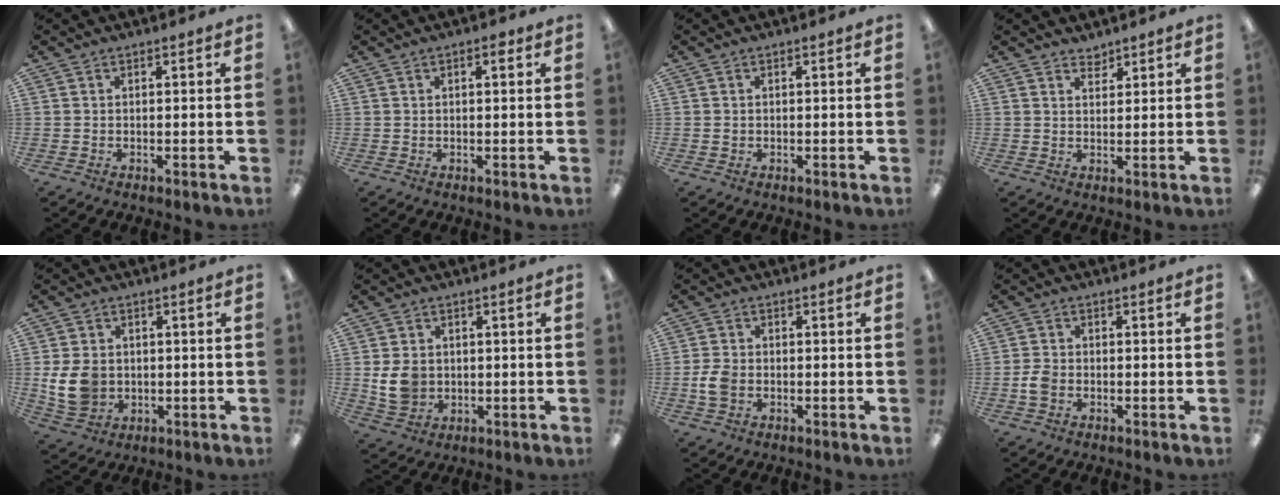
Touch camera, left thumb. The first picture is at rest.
{"total": 1.7, "force": [0.8, 0.7, 1.4], "torque": [-0.012, -0.003, 0.009]}
{"total": 0.7, "force": [0.1, 0.6, 0.2], "torque": [-0.004, 0.004, 0.000]}
{"total": 2.6, "force": [2.4, 0.9, 0.2], "torque": [0.010, -0.020, 0.042]}
{"total": 8.8, "force": [-0.4, 7.3, 5.0], "torque": [-0.117, 0.010, -0.004]}
{"total": 7.0, "force": [0.2, 5.9, 3.6], "torque": [-0.076, 0.004, 0.004]}
{"total": 5.0, "force": [-1.0, 3.7, 3.2], "torque": [-0.059, 0.002, -0.021]}
{"total": 3.6, "force": [-1.1, 2.6, 2.2], "torque": [-0.043, 0.006, -0.020]}